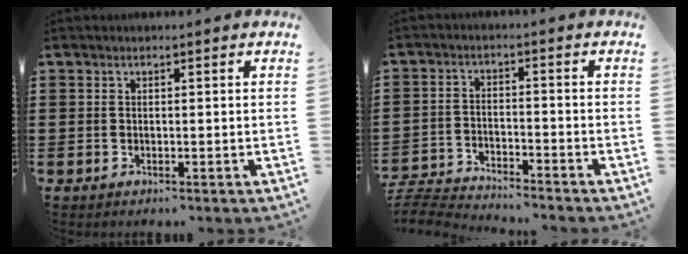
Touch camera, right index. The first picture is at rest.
{"total": 4.9, "force": [-4.9, 0.2, 0.5], "torque": [-0.023, -0.001, -0.103]}